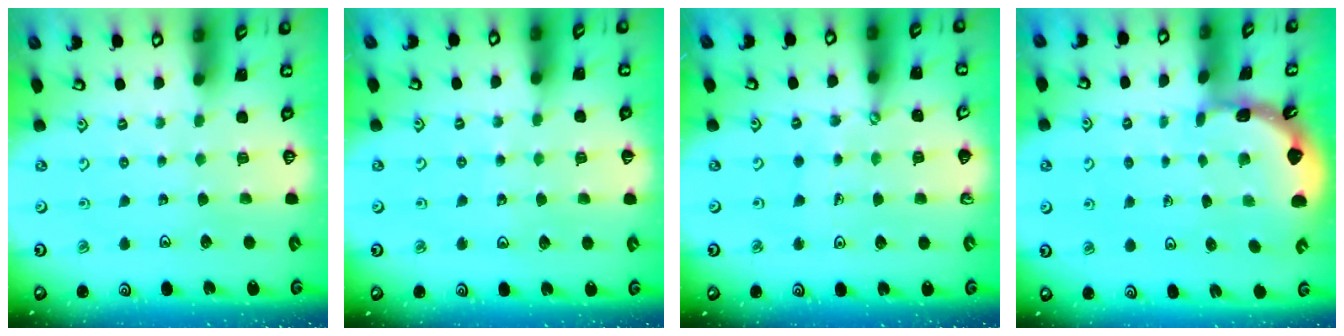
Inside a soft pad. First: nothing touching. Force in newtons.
{"total": 5.2, "press": 4.6, "slide": 2.3}
{"total": 1.0, "press": 1.0, "slide": 0.2}
{"total": 1.7, "press": 1.7, "slide": 0.2}